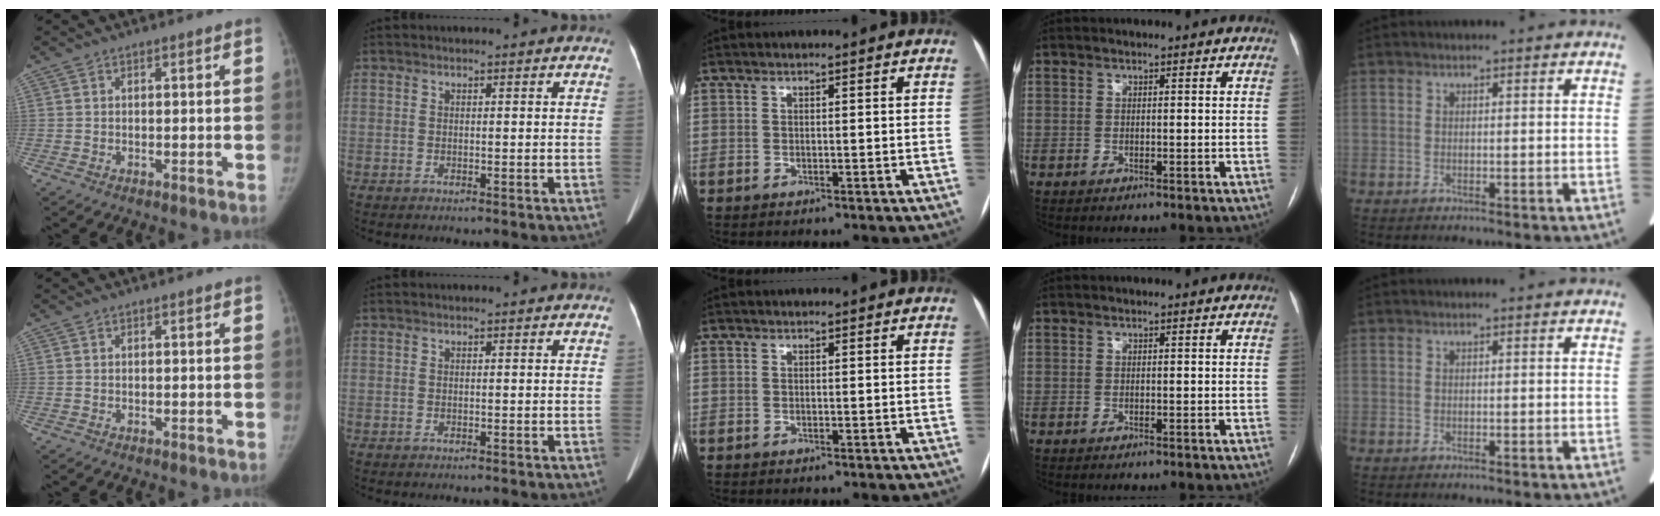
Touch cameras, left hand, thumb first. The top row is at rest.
{}